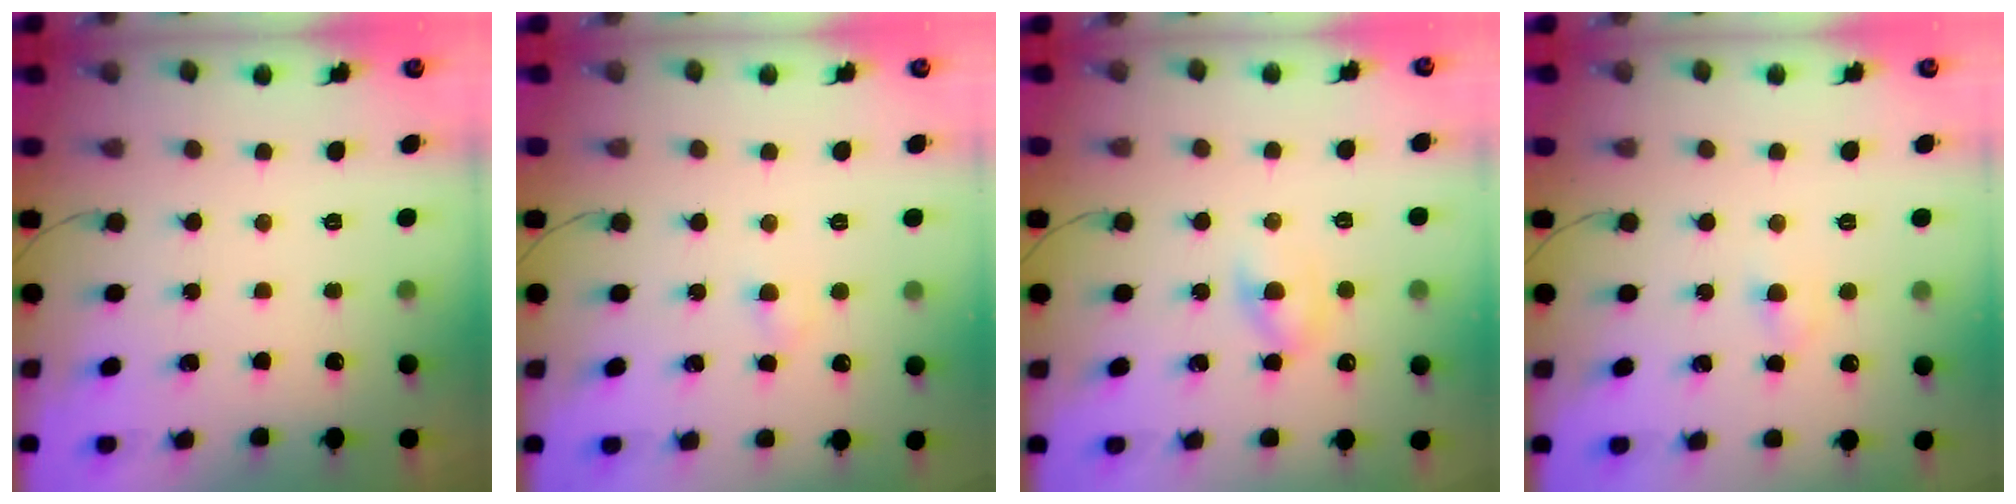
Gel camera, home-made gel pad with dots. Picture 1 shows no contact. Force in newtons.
{"total": 2.4, "press": 2.2, "slide": 1.0}
{"total": 4.9, "press": 4.7, "slide": 1.1}
{"total": 2.9, "press": 2.7, "slide": 1.2}